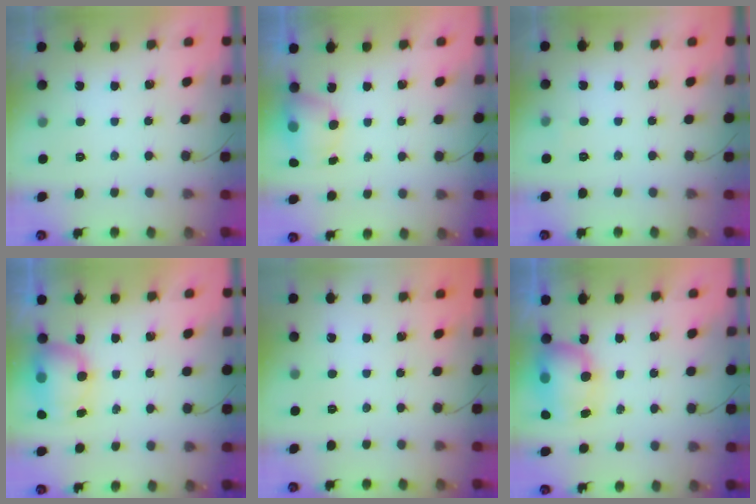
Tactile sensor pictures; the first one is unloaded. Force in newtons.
{"total": 5.8, "press": 5.7, "slide": 0.7}
{"total": 2.4, "press": 2.2, "slide": 0.9}
{"total": 7.6, "press": 7.2, "slide": 2.3}
{"total": 0.0}
{"total": 8.3, "press": 8.2, "slide": 1.2}